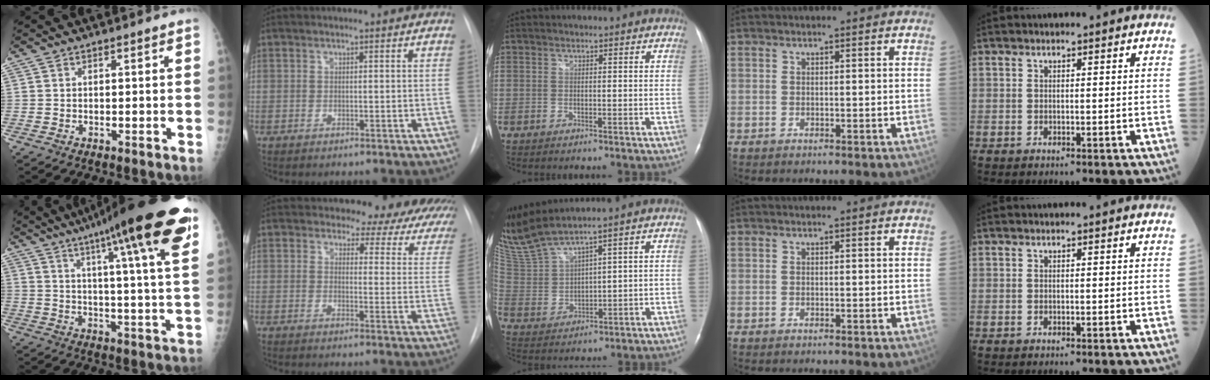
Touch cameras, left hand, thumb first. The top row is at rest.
{"thumb": {"total": 24.2, "force": [14.1, 2.7, 19.5], "torque": [-0.281, -0.027, 0.190]}, "index": {"total": 17.2, "force": [15.4, 5.4, 5.4], "torque": [-0.038, -0.060, 0.150]}, "middle": {"total": 9.3, "force": [8.1, -1.1, 4.3], "torque": [-0.108, 0.006, 0.178]}}